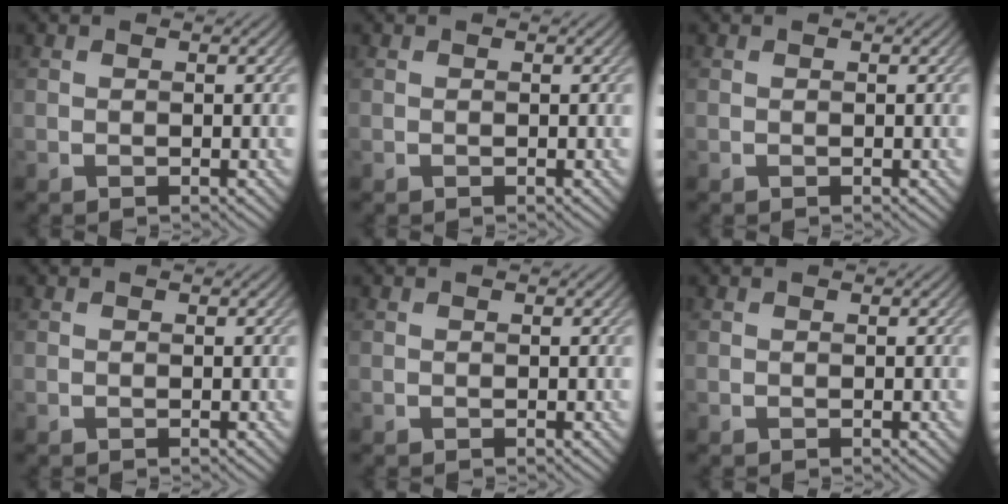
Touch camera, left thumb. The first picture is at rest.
{"total": 0.0}
{"total": 0.0}
{"total": 0.0}
{"total": 0.0}
{"total": 0.0}